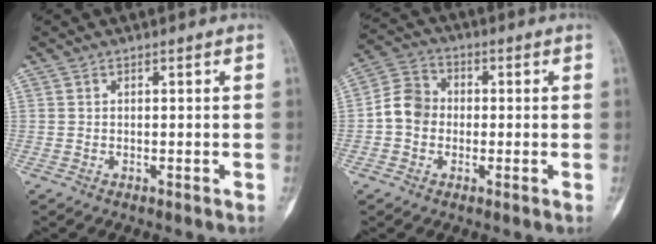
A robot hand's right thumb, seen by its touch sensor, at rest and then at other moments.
{"total": 6.9, "force": [-0.8, 5.9, 3.5], "torque": [-0.046, 0.020, -0.030]}